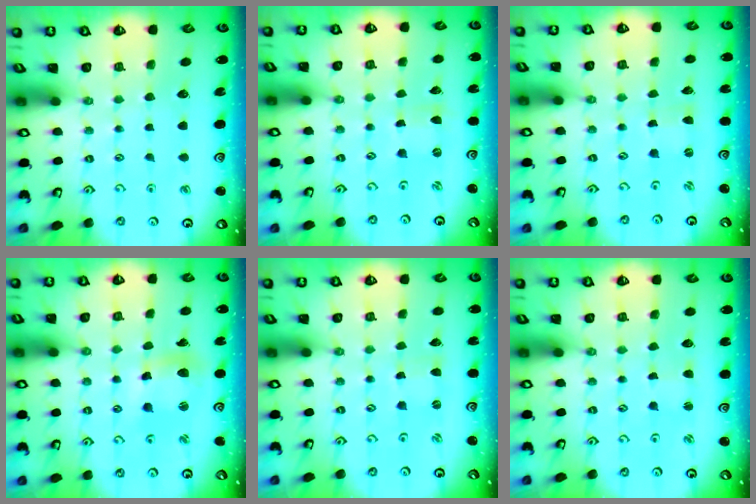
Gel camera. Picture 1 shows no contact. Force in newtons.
{"total": 0.0}
{"total": 0.0}
{"total": 10.0, "press": 9.9, "slide": 1.3}
{"total": 0.0}
{"total": 1.5, "press": 1.5, "slide": 0.2}